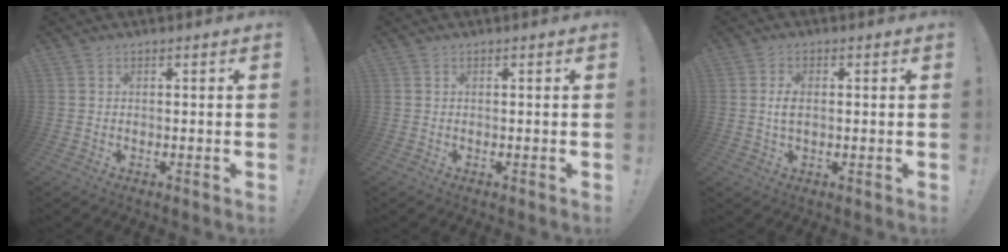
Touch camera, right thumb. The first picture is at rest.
{"total": 0.0}
{"total": 3.3, "force": [0.1, 1.8, 2.7], "torque": [-0.045, -0.004, -0.003]}